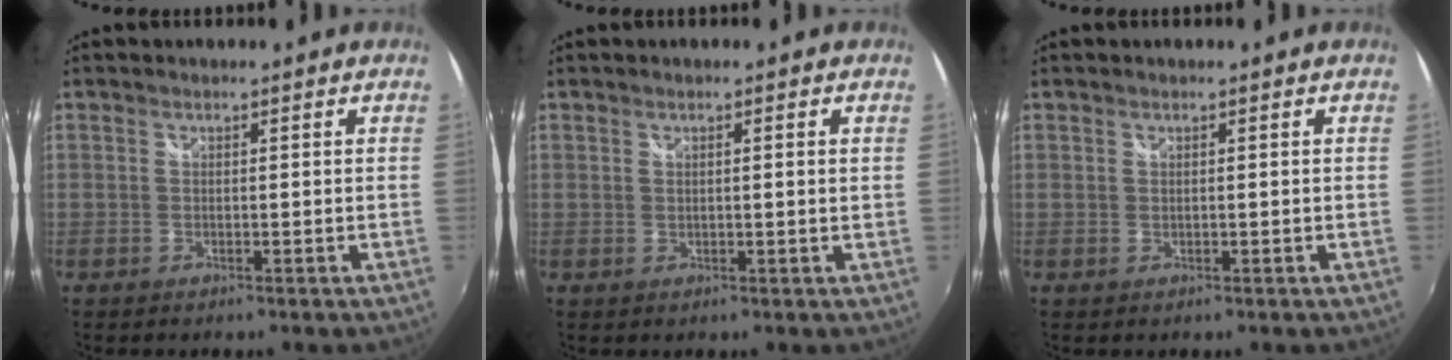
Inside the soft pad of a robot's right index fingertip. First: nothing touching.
{"total": 1.5, "force": [0.6, 0.1, 1.4], "torque": [-0.020, 0.001, 0.009]}
{"total": 0.0}